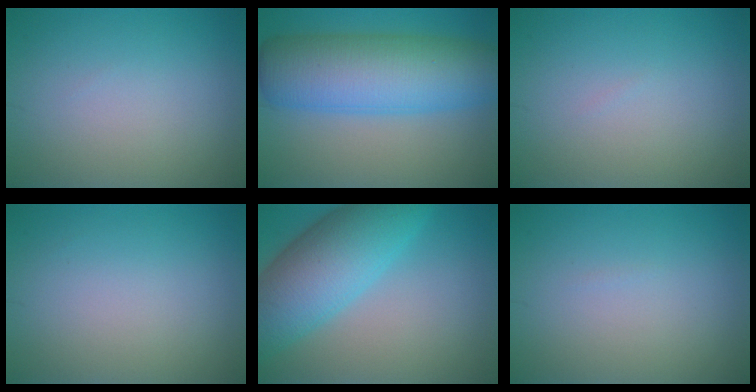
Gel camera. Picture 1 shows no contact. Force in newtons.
{"total": 10.8, "press": 10.8, "slide": 0.2}
{"total": 0.0}
{"total": 0.0}
{"total": 9.2, "press": 9.2, "slide": 0.3}
{"total": 0.0}